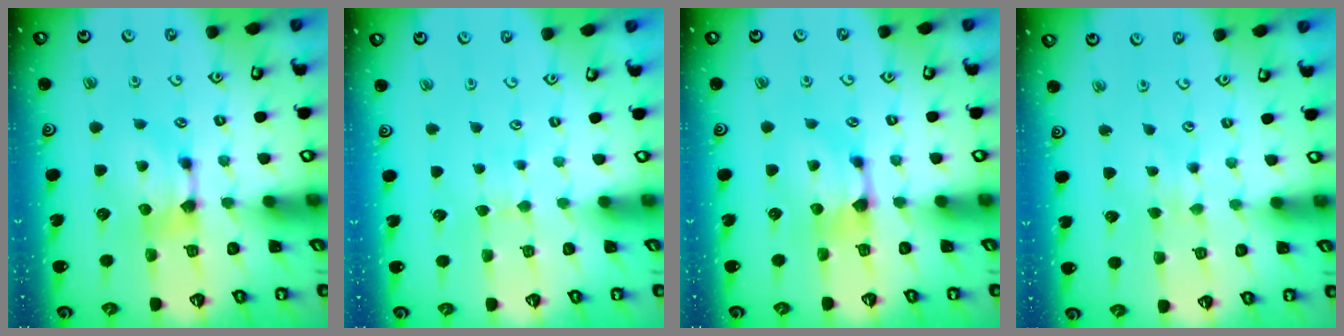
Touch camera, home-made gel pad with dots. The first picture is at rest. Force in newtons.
{"total": 2.8, "press": 2.8, "slide": 0.2}
{"total": 0.9, "press": 0.6, "slide": 0.7}
{"total": 3.4, "press": 3.4, "slide": 0.5}